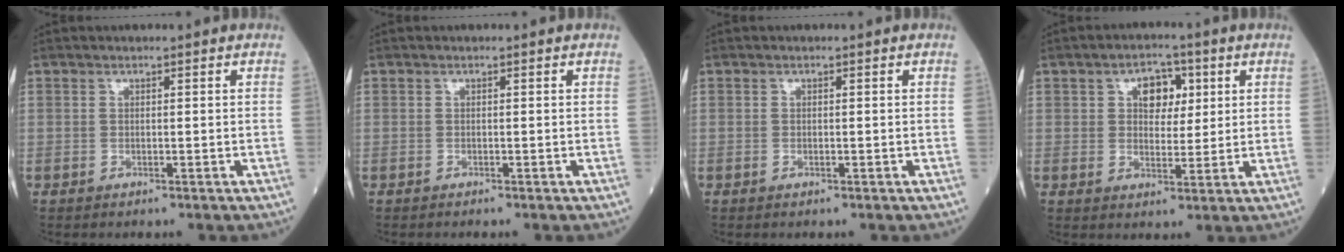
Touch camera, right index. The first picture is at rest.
{"total": 0.0}
{"total": 0.0}
{"total": 5.5, "force": [1.9, 3.4, 3.9], "torque": [-0.058, 0.014, 0.031]}